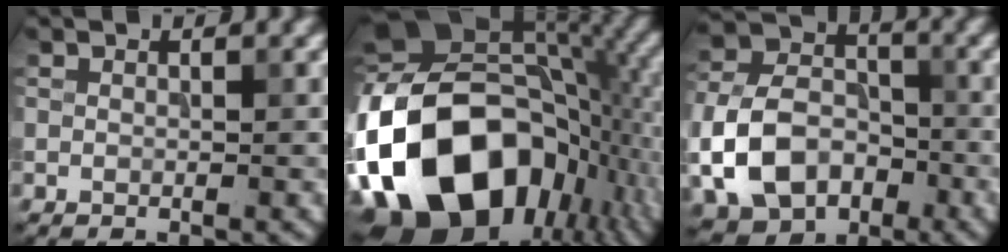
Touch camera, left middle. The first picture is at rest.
{"total": 20.2, "force": [-6.0, 13.1, 14.1], "torque": [-0.279, 0.005, -0.107]}
{"total": 9.3, "force": [-3.2, 6.8, 5.5], "torque": [-0.113, -0.005, -0.064]}